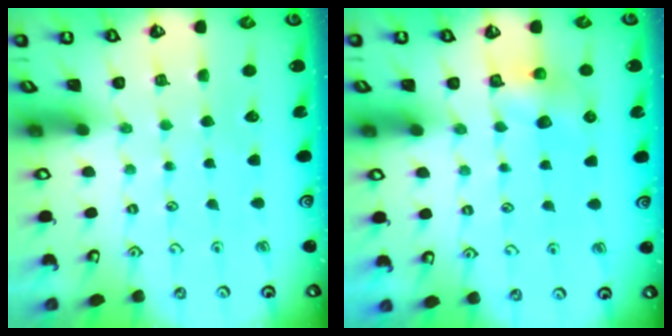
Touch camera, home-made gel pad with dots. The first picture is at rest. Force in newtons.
{"total": 6.5, "press": 6.5, "slide": 0.5}